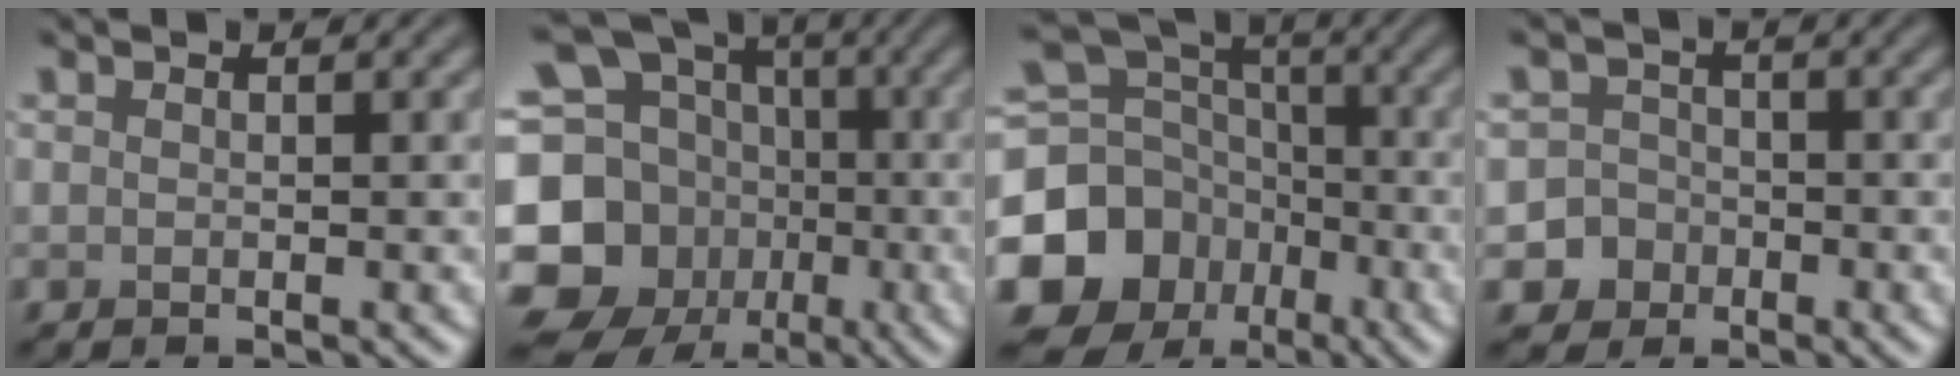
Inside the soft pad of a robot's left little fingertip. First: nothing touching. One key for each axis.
{"total": 17.1, "fx": -3.3, "fy": 15.2, "fz": 7.1, "tx": -0.177, "ty": 0.000, "tz": -0.081}
{"total": 16.6, "fx": -6.0, "fy": 14.6, "fz": 5.3, "tx": -0.145, "ty": -0.017, "tz": -0.119}
{"total": 4.7, "fx": -2.4, "fy": 4.0, "fz": 0.2, "tx": 0.028, "ty": -0.002, "tz": -0.053}